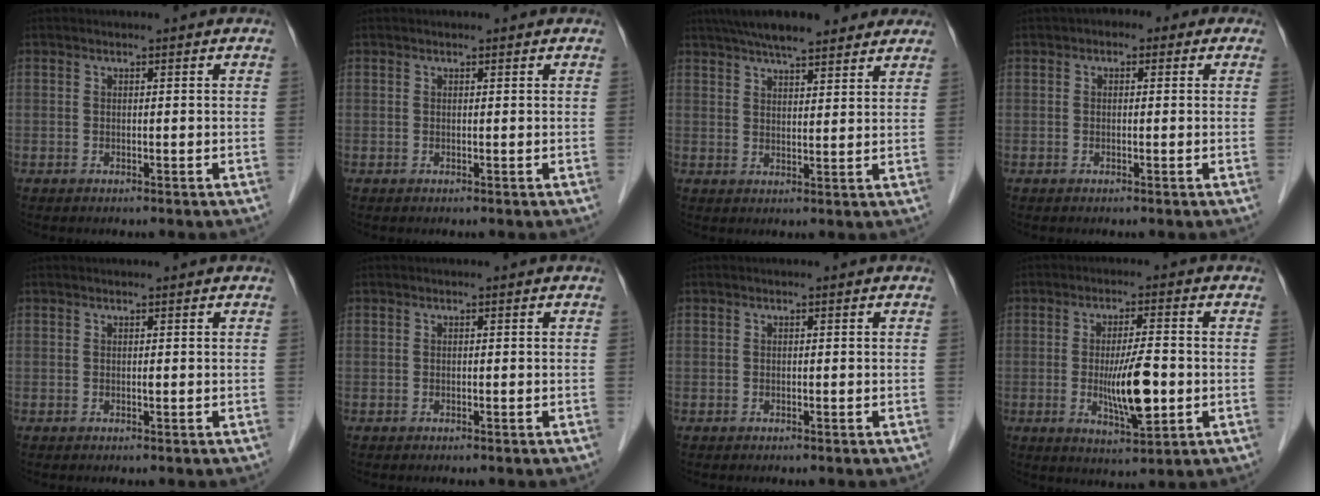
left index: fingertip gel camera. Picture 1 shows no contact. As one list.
[{"total": 0.9, "force": [0.8, 0.2, 0.3], "torque": [-0.008, 0.015, 0.012]}, {"total": 13.9, "force": [11.4, 3.0, 7.3], "torque": [-0.118, 0.040, 0.164]}, {"total": 2.4, "force": [0.9, 1.6, 1.5], "torque": [-0.019, 0.022, 0.004]}, {"total": 0.6, "force": [0.5, 0.1, 0.4], "torque": [-0.008, 0.004, 0.005]}, {"total": 0.0}, {"total": 0.0}, {"total": 8.1, "force": [-1.2, 1.3, 7.9], "torque": [-0.140, -0.015, -0.021]}]